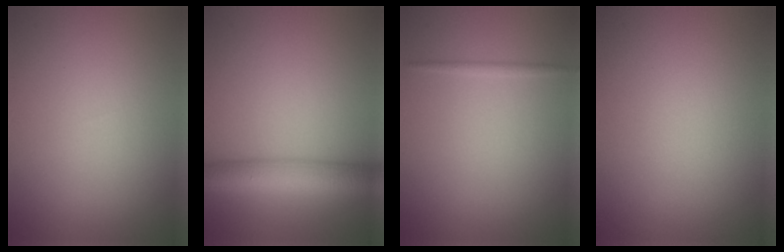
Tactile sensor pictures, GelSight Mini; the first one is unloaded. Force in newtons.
{"total": 5.7, "press": 5.7, "slide": 0.2}
{"total": 0.7, "press": 0.7, "slide": 0.0}
{"total": 0.0}